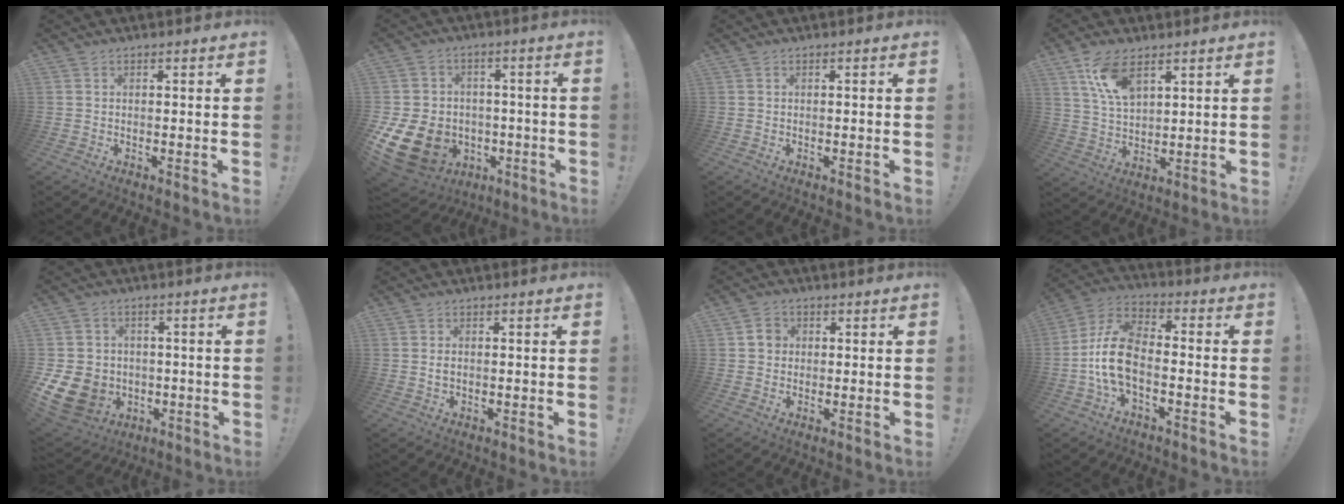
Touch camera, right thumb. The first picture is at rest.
{"total": 16.8, "force": [-4.8, 13.2, 9.2], "torque": [-0.190, 0.029, -0.066]}
{"total": 0.0}
{"total": 10.9, "force": [6.3, 5.4, 7.0], "torque": [-0.134, -0.023, 0.117]}
{"total": 12.0, "force": [-3.0, 10.3, 5.5], "torque": [-0.112, 0.015, -0.052]}
{"total": 1.3, "force": [-0.1, 0.7, 1.1], "torque": [-0.014, 0.000, -0.003]}
{"total": 3.5, "force": [0.1, 3.2, 1.4], "torque": [-0.014, 0.004, -0.001]}
{"total": 13.4, "force": [-3.7, 7.4, 10.5], "torque": [-0.205, 0.024, -0.060]}